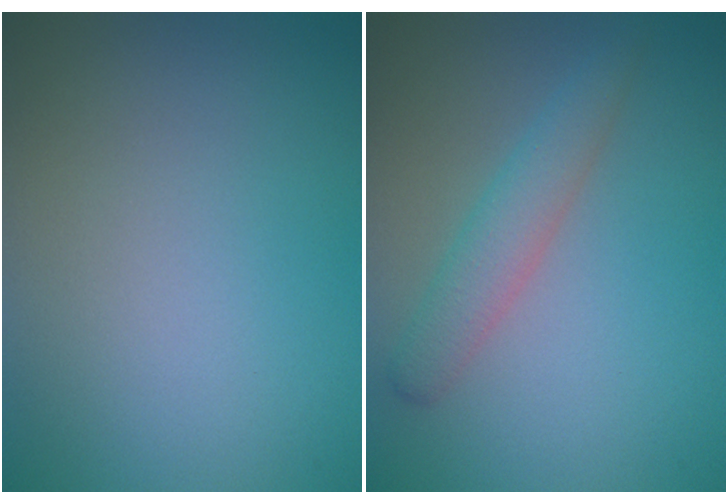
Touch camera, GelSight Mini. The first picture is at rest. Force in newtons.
{"total": 2.7, "press": 2.7, "slide": 0.1}